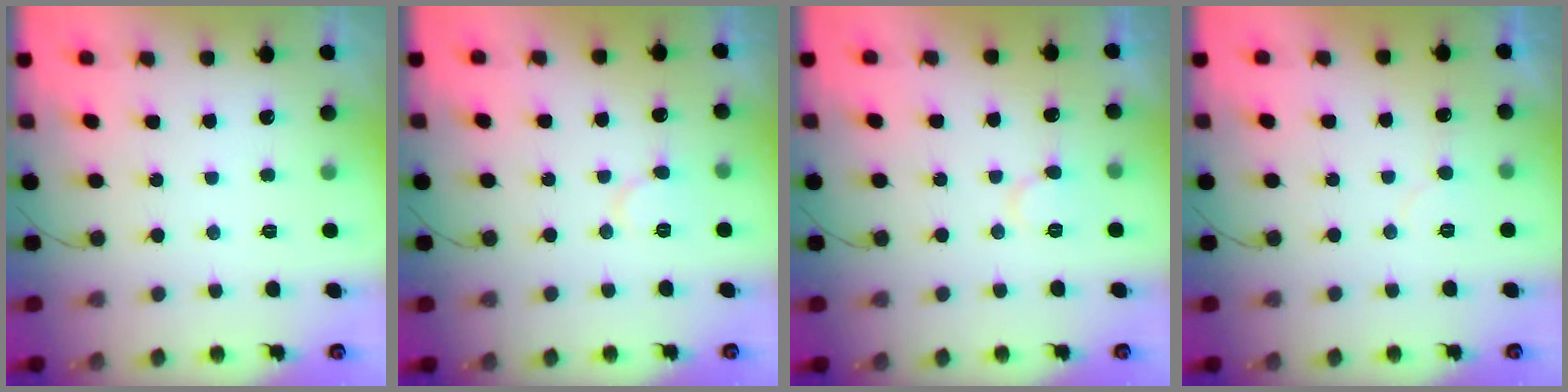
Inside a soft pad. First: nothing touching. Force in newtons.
{"total": 7.2, "press": 7.2, "slide": 0.7}
{"total": 7.7, "press": 7.7, "slide": 0.7}
{"total": 4.7, "press": 4.7, "slide": 0.3}